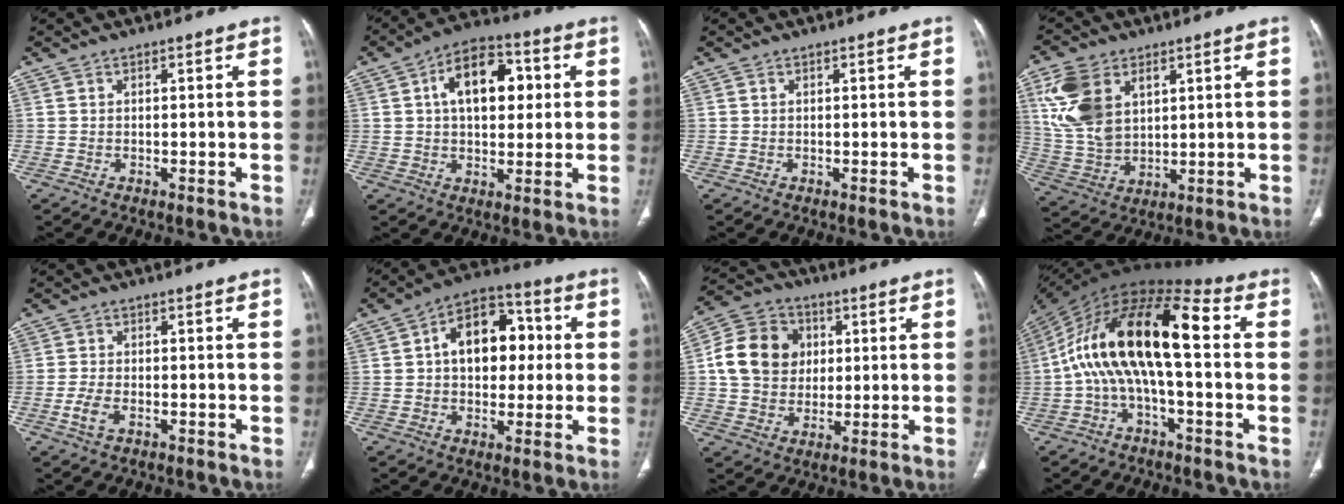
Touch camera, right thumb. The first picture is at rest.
{"total": 13.9, "force": [3.1, 8.2, 10.8], "torque": [-0.138, 0.015, 0.043]}
{"total": 0.0}
{"total": 13.6, "force": [5.0, 8.7, 9.1], "torque": [-0.178, -0.012, 0.110]}
{"total": 3.7, "force": [-1.5, 2.0, 2.7], "torque": [-0.063, 0.005, -0.027]}
{"total": 14.6, "force": [1.9, 9.6, 10.8], "torque": [-0.121, 0.026, 0.021]}
{"total": 14.0, "force": [2.0, 11.9, 7.2], "torque": [-0.110, 0.011, 0.033]}
{"total": 19.3, "force": [0.0, 7.9, 17.6], "torque": [-0.310, 0.056, -0.013]}